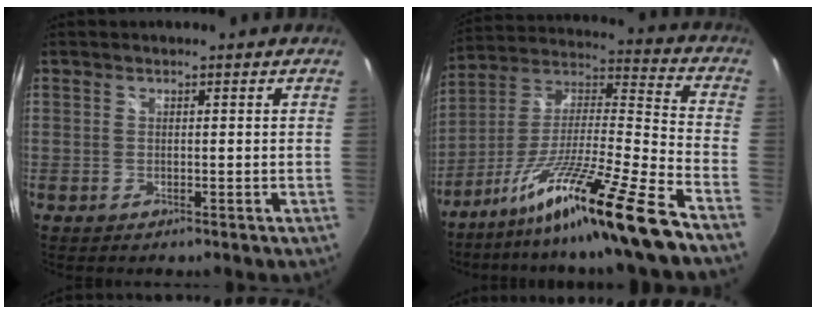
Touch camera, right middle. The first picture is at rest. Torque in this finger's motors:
{"motor_torque": [2.14, 0.00, 0.59, 0.21]}